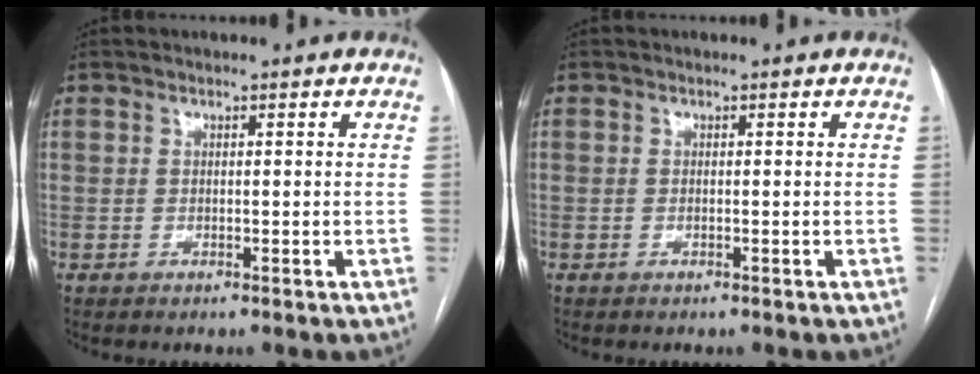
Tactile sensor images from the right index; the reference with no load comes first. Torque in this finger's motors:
{"motor_torque": [0.03, 0.12, 0.01, 0.01]}